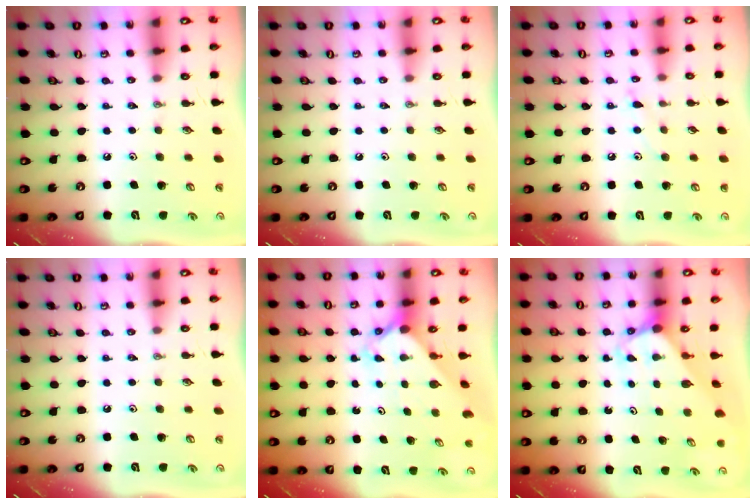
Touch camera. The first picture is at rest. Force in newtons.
{"total": 0.0}
{"total": 6.3, "press": 6.3, "slide": 0.6}
{"total": 0.0}
{"total": 2.6, "press": 2.6, "slide": 0.2}
{"total": 2.9, "press": 2.9, "slide": 0.2}